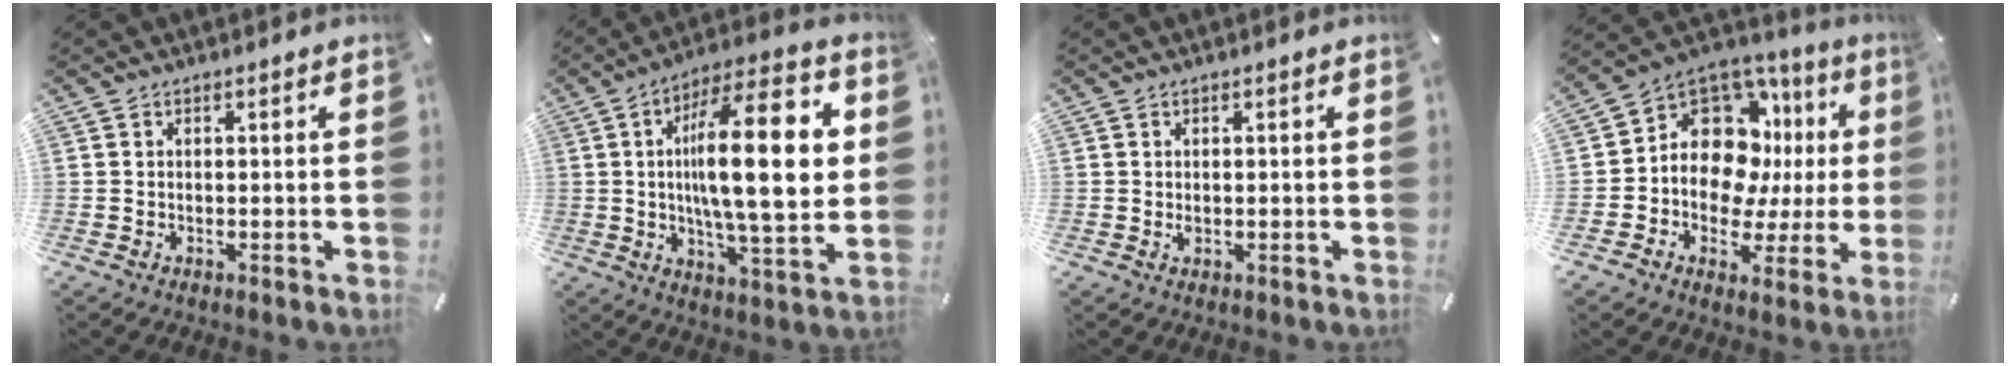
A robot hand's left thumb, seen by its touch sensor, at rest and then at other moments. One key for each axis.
{"total": 24.6, "fx": 3.5, "fy": 7.9, "fz": 23.0, "tx": -0.391, "ty": -0.011, "tz": 0.042}
{"total": 0.9, "fx": 0.0, "fy": 0.4, "fz": 0.8, "tx": -0.016, "ty": 0.002, "tz": -0.001}
{"total": 14.0, "fx": 2.8, "fy": 11.0, "fz": 8.3, "tx": -0.136, "ty": -0.033, "tz": 0.051}